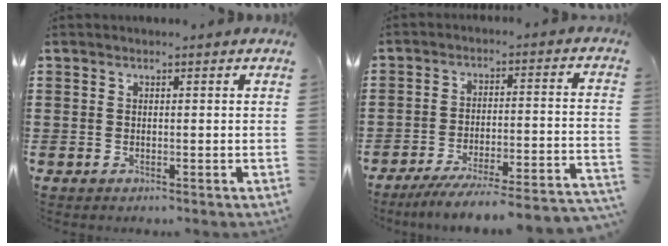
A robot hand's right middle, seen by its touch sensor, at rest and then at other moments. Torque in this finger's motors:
{"motor_torque": [1.28, -0.39, 0.45, 0.13]}